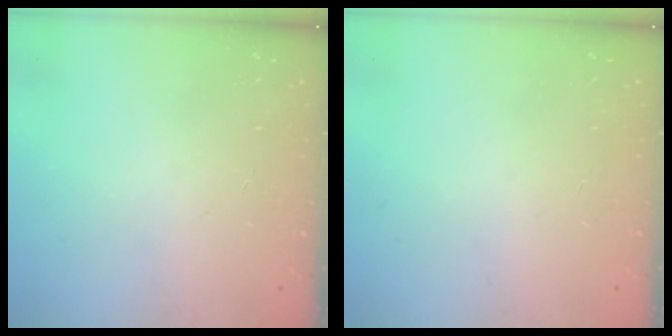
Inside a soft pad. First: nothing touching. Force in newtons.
{"total": 0.0}